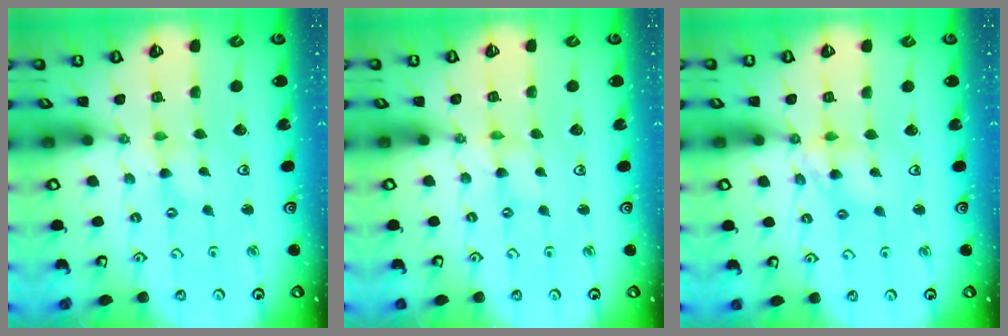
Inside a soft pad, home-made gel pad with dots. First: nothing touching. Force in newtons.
{"total": 0.0}
{"total": 7.4, "press": 7.4, "slide": 0.8}